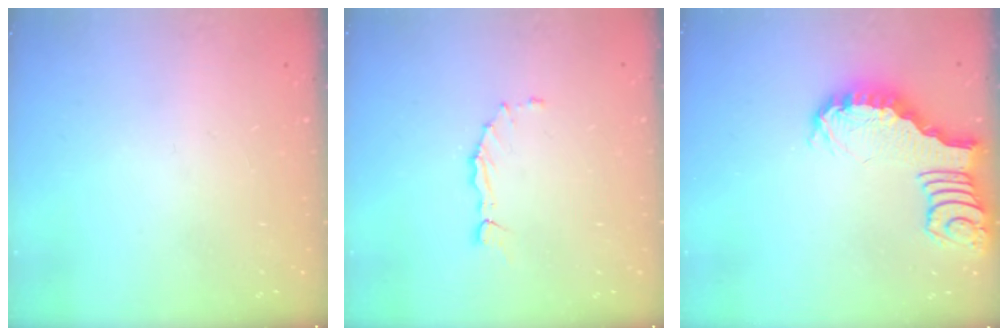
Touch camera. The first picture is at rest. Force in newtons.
{"total": 1.6, "press": 1.6, "slide": 0.3}
{"total": 3.4, "press": 3.4, "slide": 0.2}